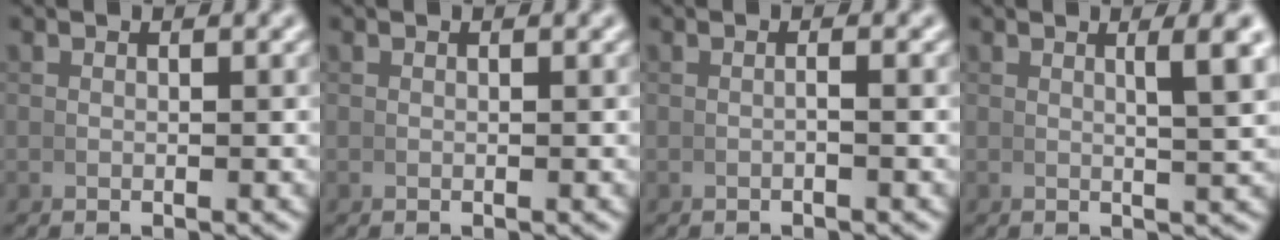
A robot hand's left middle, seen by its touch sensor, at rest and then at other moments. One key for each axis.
{"total": 0.0}
{"total": 0.5, "fx": -0.2, "fy": -0.1, "fz": 0.5, "tx": -0.013, "ty": 0.004, "tz": -0.004}
{"total": 3.1, "fx": 1.4, "fy": 0.1, "fz": 2.7, "tx": -0.031, "ty": 0.005, "tz": 0.022}